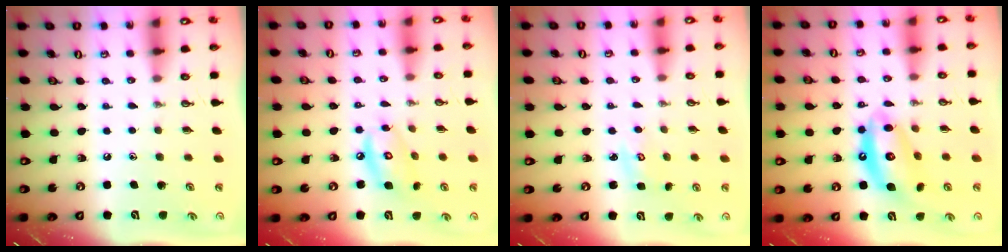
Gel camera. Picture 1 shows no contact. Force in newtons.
{"total": 9.2, "press": 9.2, "slide": 0.6}
{"total": 2.7, "press": 2.7, "slide": 0.3}
{"total": 13.6, "press": 13.5, "slide": 1.5}